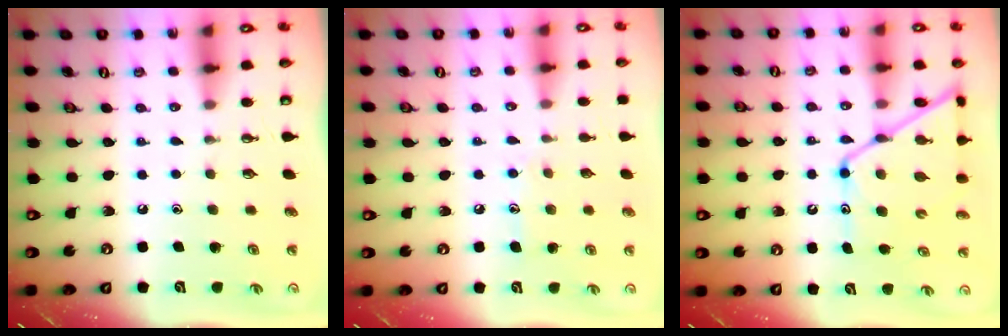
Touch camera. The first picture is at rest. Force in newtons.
{"total": 7.0, "press": 7.0, "slide": 0.6}
{"total": 14.7, "press": 14.7, "slide": 0.7}